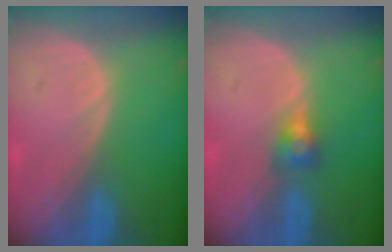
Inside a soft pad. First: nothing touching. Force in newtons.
{"total": 2.9, "press": 2.5, "slide": 1.5}